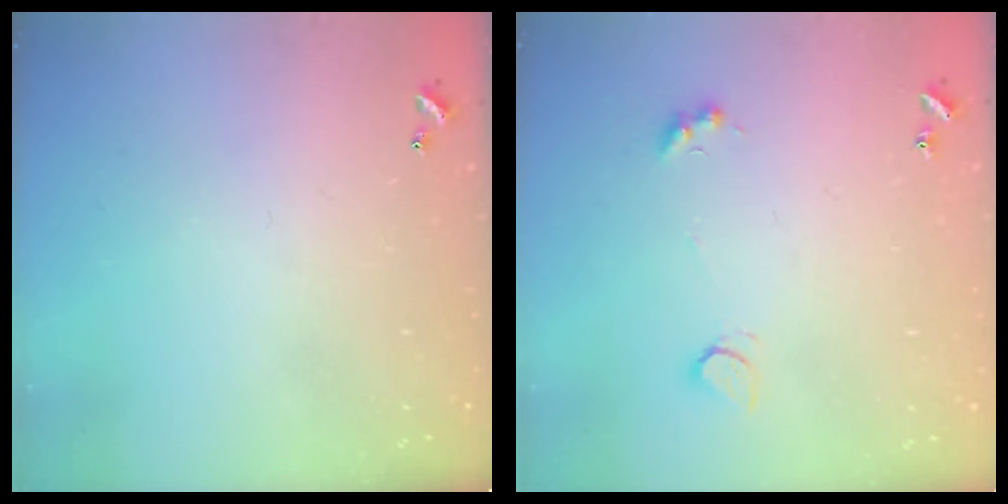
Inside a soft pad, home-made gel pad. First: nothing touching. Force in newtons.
{"total": 2.5, "press": 2.3, "slide": 1.1}